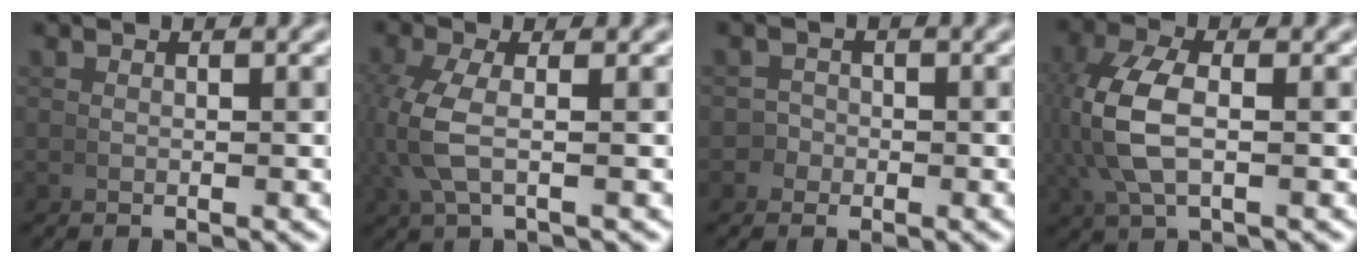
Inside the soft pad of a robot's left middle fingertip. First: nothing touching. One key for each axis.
{"total": 3.3, "fx": 0.4, "fy": 0.9, "fz": 3.1, "tx": -0.084, "ty": -0.001, "tz": 0.015}
{"total": 1.6, "fx": -0.6, "fy": 1.5, "fz": 0.1, "tx": 0.003, "ty": 0.000, "tz": -0.017}
{"total": 5.3, "fx": 0.4, "fy": 2.4, "fz": 4.7, "tx": -0.122, "ty": -0.004, "tz": 0.017}